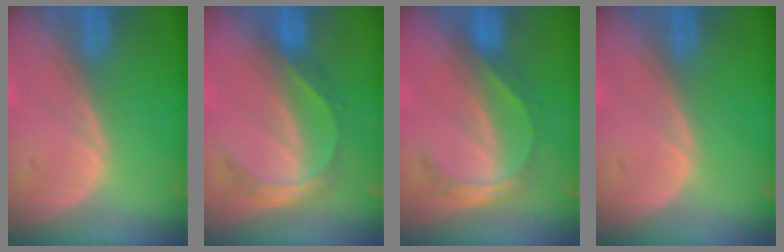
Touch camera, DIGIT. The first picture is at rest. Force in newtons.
{"total": 5.2, "press": 4.6, "slide": 2.5}
{"total": 5.2, "press": 4.6, "slide": 2.5}
{"total": 0.0}